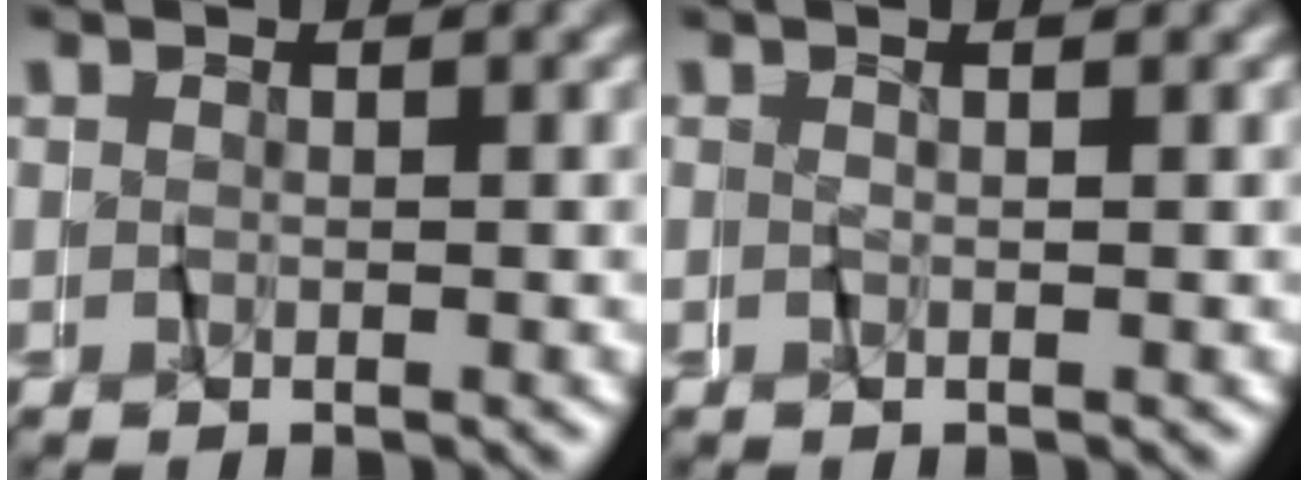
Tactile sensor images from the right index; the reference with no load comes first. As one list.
[{"total": 0.7, "force": [-0.1, -0.7, 0.2], "torque": [-0.011, 0.003, -0.002]}]